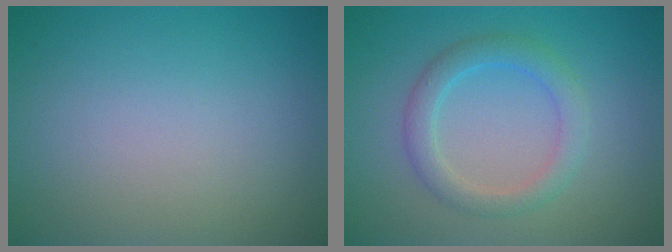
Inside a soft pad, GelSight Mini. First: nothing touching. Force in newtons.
{"total": 2.9, "press": 2.9, "slide": 0.2}